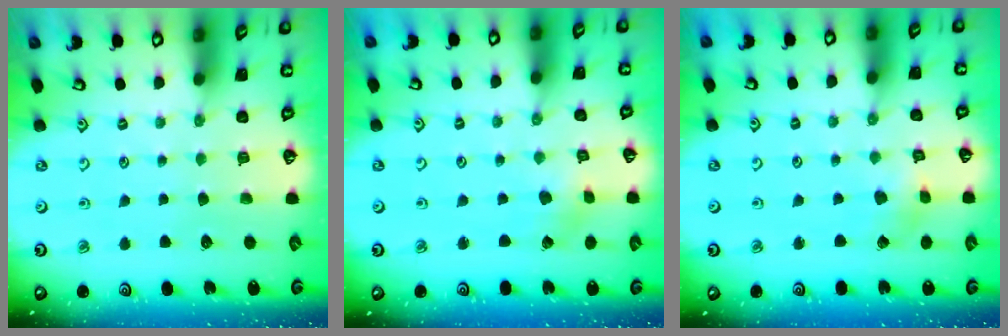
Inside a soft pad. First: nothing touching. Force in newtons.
{"total": 1.4, "press": 1.4, "slide": 0.3}
{"total": 2.0, "press": 2.0, "slide": 0.3}